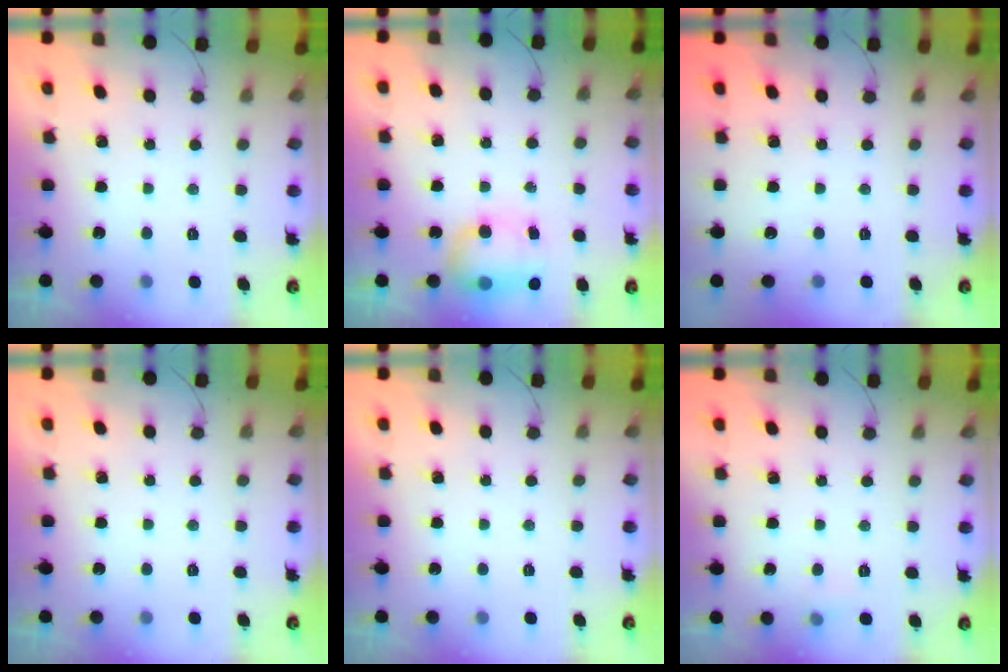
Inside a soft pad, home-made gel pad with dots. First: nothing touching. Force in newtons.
{"total": 7.6, "press": 7.5, "slide": 0.9}
{"total": 0.0}
{"total": 0.0}
{"total": 0.0}
{"total": 3.2, "press": 3.0, "slide": 1.2}